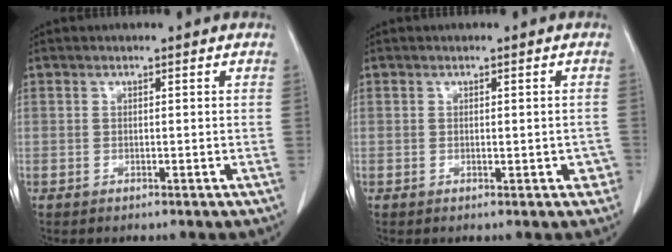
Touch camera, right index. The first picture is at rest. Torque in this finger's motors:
{"motor_torque": [0.03, 0.10, -0.01, 0.00]}